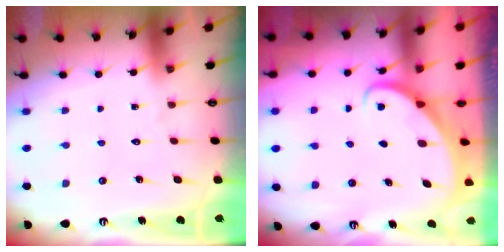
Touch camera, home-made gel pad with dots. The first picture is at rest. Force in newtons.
{"total": 2.2, "press": 2.2, "slide": 0.1}